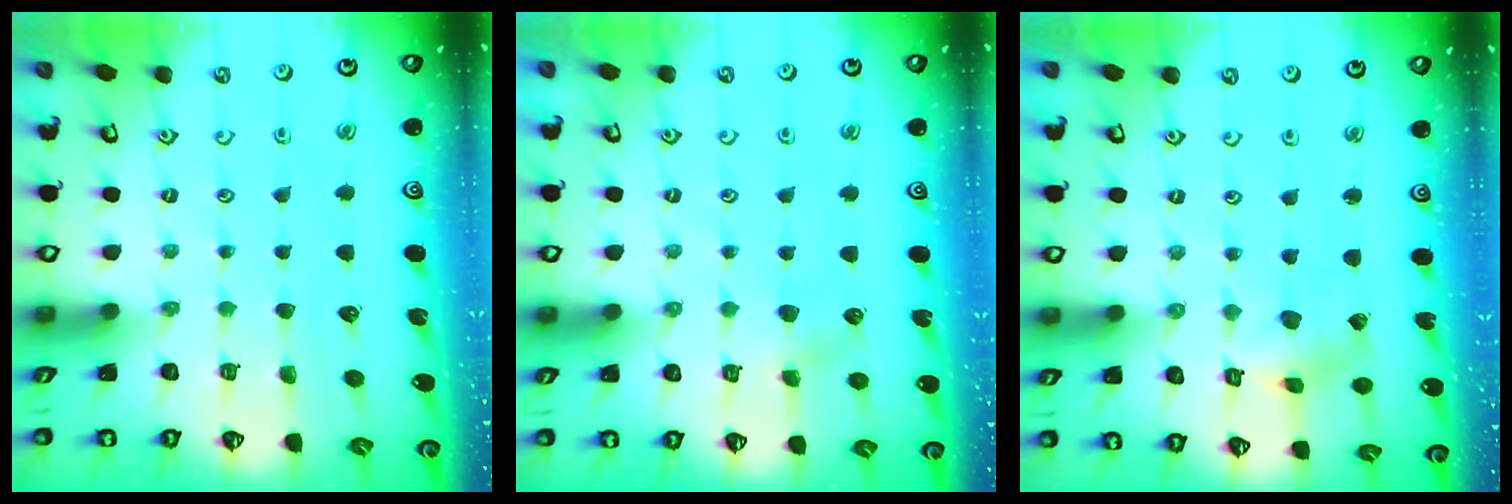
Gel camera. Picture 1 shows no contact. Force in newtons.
{"total": 3.4, "press": 3.3, "slide": 0.3}
{"total": 2.8, "press": 2.7, "slide": 0.4}